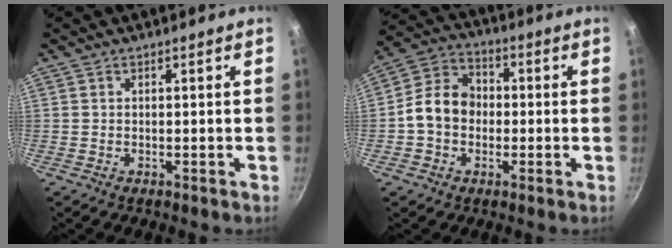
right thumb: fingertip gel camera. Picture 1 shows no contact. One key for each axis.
{"total": 9.9, "fx": -0.9, "fy": 8.0, "fz": 5.8, "tx": -0.074, "ty": 0.028, "tz": -0.037}